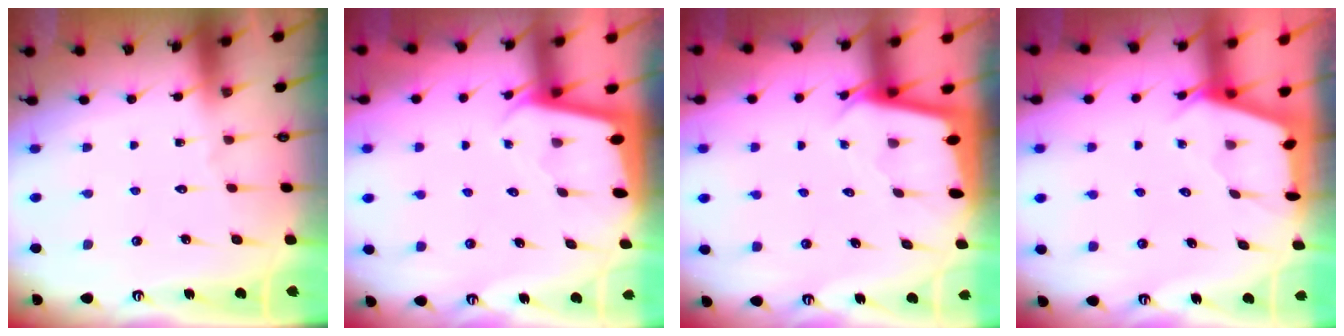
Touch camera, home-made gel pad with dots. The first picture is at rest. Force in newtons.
{"total": 2.0, "press": 2.0, "slide": 0.1}
{"total": 2.1, "press": 2.1, "slide": 0.1}
{"total": 2.6, "press": 2.5, "slide": 0.3}